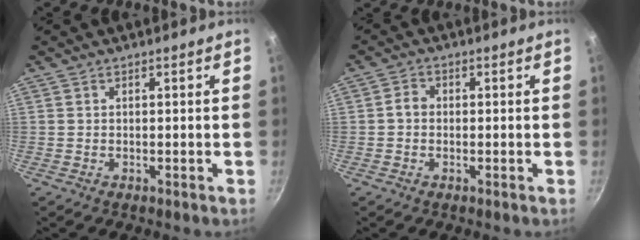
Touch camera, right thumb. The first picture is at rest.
{"total": 3.7, "force": [0.0, 2.8, 2.5], "torque": [-0.044, 0.013, -0.005]}